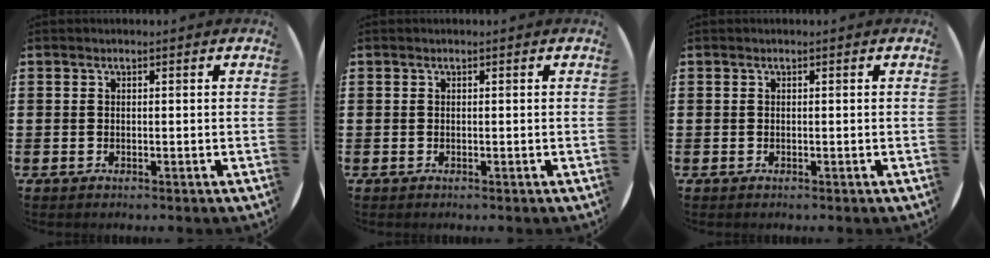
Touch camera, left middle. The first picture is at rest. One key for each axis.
{"total": 0.0}
{"total": 0.0}